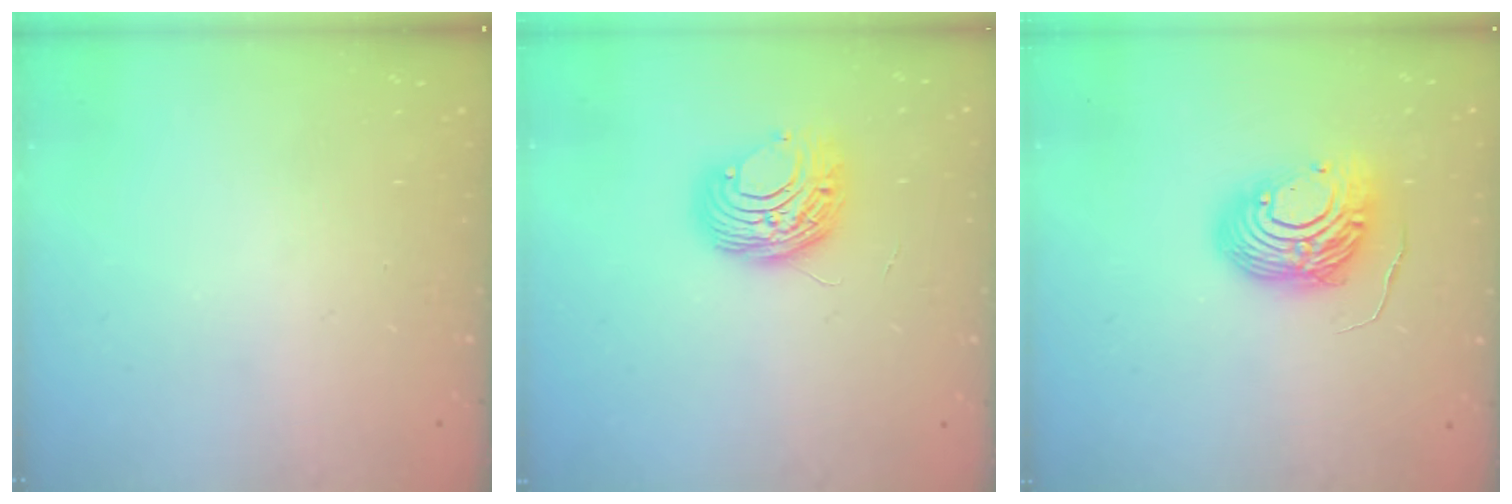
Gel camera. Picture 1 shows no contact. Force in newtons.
{"total": 9.0, "press": 8.9, "slide": 0.5}
{"total": 12.6, "press": 12.5, "slide": 1.1}